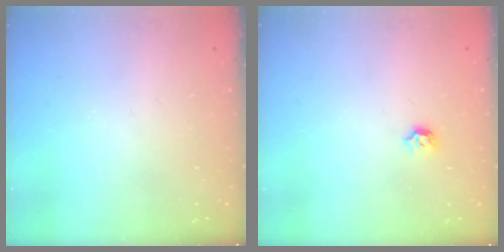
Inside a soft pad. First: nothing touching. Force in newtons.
{"total": 3.8, "press": 3.7, "slide": 0.8}